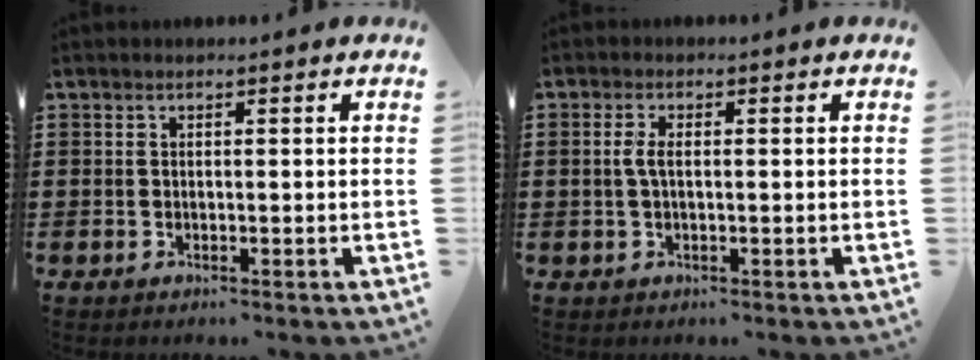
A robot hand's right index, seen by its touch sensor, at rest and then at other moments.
{"total": 2.5, "force": [0.0, 0.9, 2.3], "torque": [-0.059, -0.003, -0.007]}